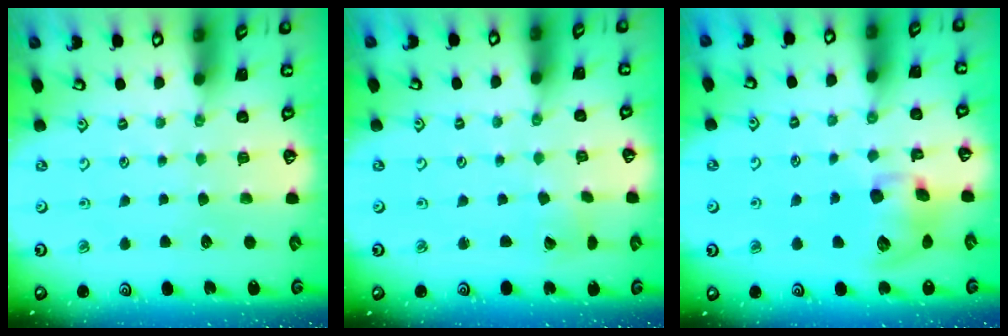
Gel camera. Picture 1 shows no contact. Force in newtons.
{"total": 2.6, "press": 2.6, "slide": 0.1}
{"total": 10.8, "press": 10.7, "slide": 1.8}